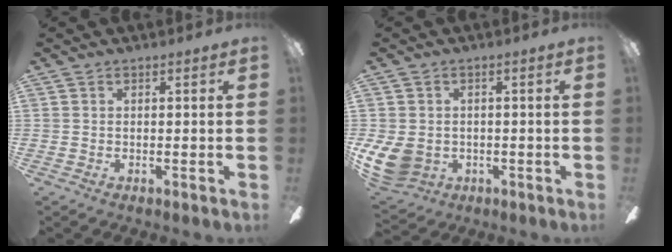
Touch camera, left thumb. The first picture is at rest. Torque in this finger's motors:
{"motor_torque": [-0.43, 0.58, 0.60, -0.22, 0.19]}